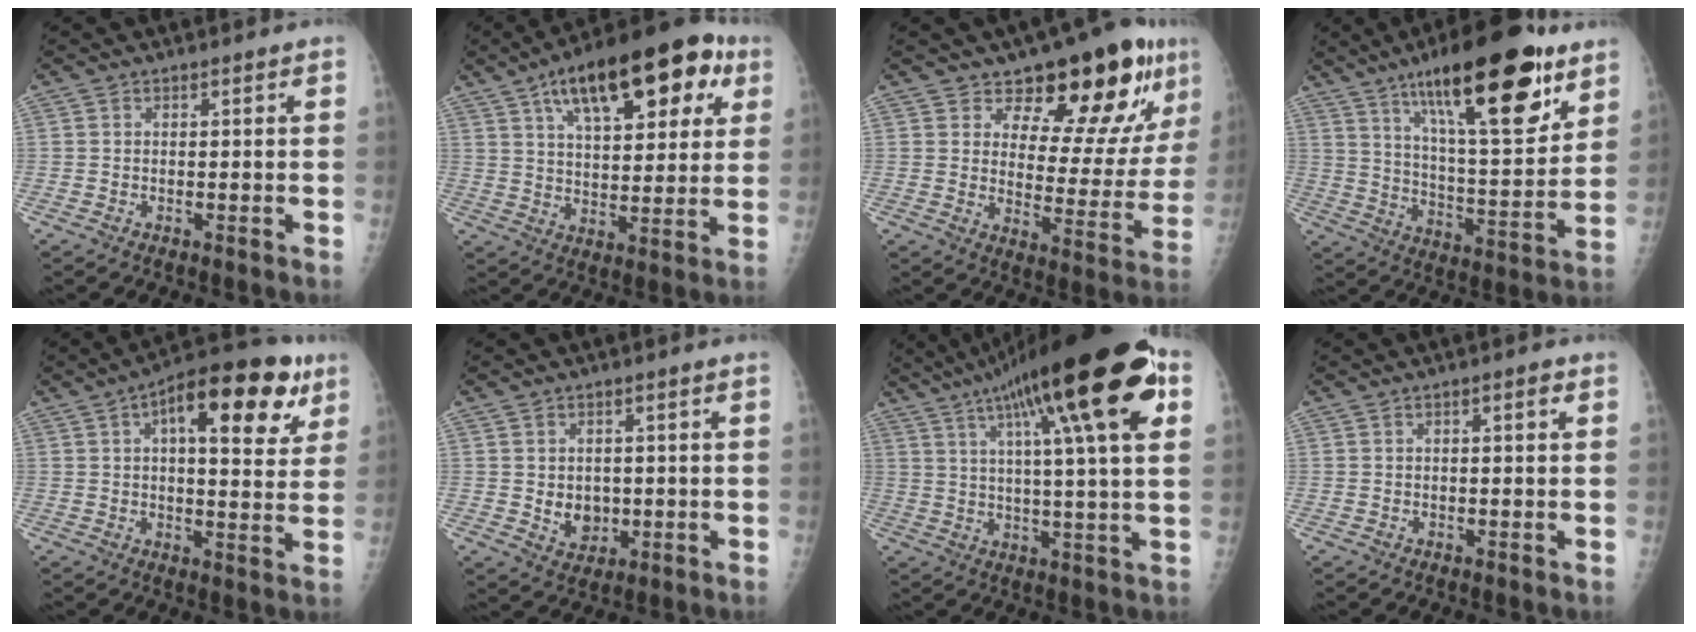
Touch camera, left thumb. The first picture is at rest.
{"total": 22.2, "force": [10.3, 9.7, 17.1], "torque": [-0.228, -0.002, 0.159]}
{"total": 18.3, "force": [11.6, 7.8, 11.8], "torque": [-0.098, -0.078, 0.161]}
{"total": 25.6, "force": [14.7, 7.4, 19.6], "torque": [-0.282, -0.054, 0.239]}
{"total": 19.0, "force": [8.0, 7.9, 15.4], "torque": [-0.187, 0.002, 0.107]}
{"total": 5.1, "force": [-0.1, 4.1, 2.9], "torque": [-0.022, -0.004, 0.011]}
{"total": 25.9, "force": [11.2, 4.9, 22.9], "torque": [-0.358, 0.011, 0.169]}
{"total": 1.9, "force": [0.6, 0.4, 1.7], "torque": [-0.025, 0.003, 0.009]}